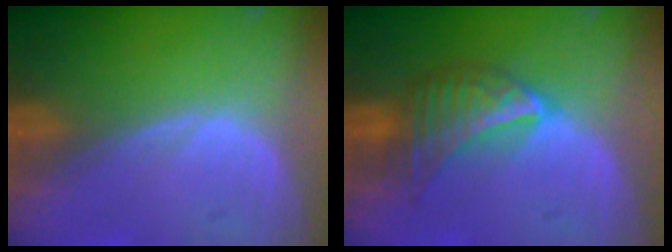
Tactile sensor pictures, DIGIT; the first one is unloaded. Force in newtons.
{"total": 7.1, "press": 6.2, "slide": 3.4}